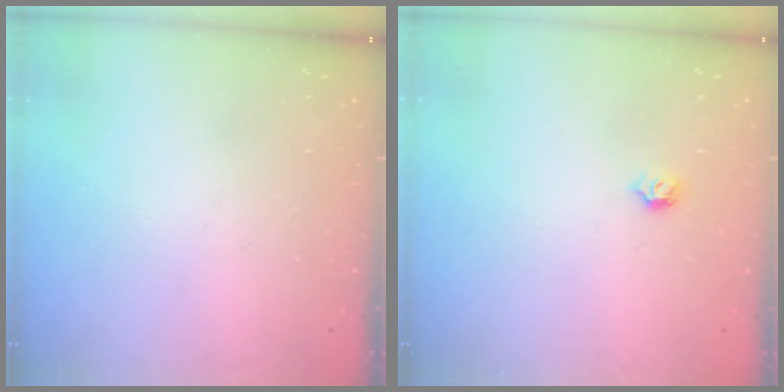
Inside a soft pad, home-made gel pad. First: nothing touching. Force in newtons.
{"total": 4.0, "press": 4.0, "slide": 0.8}